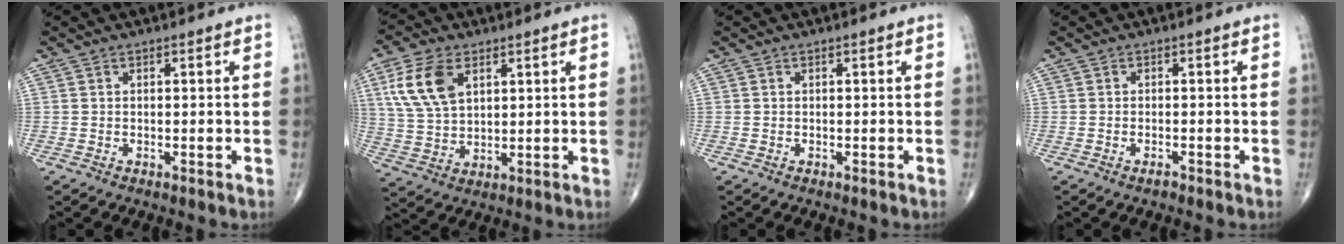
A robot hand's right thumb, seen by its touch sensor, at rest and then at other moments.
{"total": 10.8, "force": [4.3, 6.3, 7.6], "torque": [-0.147, -0.007, 0.088]}
{"total": 0.0}
{"total": 0.8, "force": [-0.7, 0.1, 0.5], "torque": [-0.012, 0.002, -0.013]}